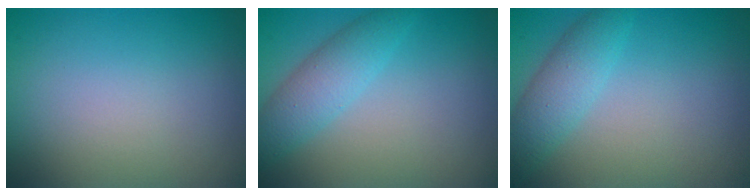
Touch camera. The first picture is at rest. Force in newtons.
{"total": 3.3, "press": 3.3, "slide": 0.1}
{"total": 3.0, "press": 3.0, "slide": 0.2}